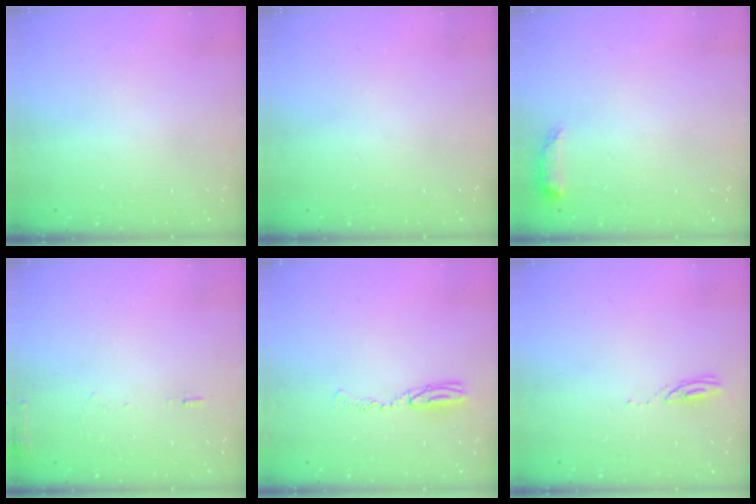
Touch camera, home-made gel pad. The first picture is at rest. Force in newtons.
{"total": 0.0}
{"total": 6.6, "press": 6.6, "slide": 0.6}
{"total": 6.4, "press": 6.2, "slide": 1.5}
{"total": 5.6, "press": 5.3, "slide": 1.9}
{"total": 3.0, "press": 3.0, "slide": 0.1}